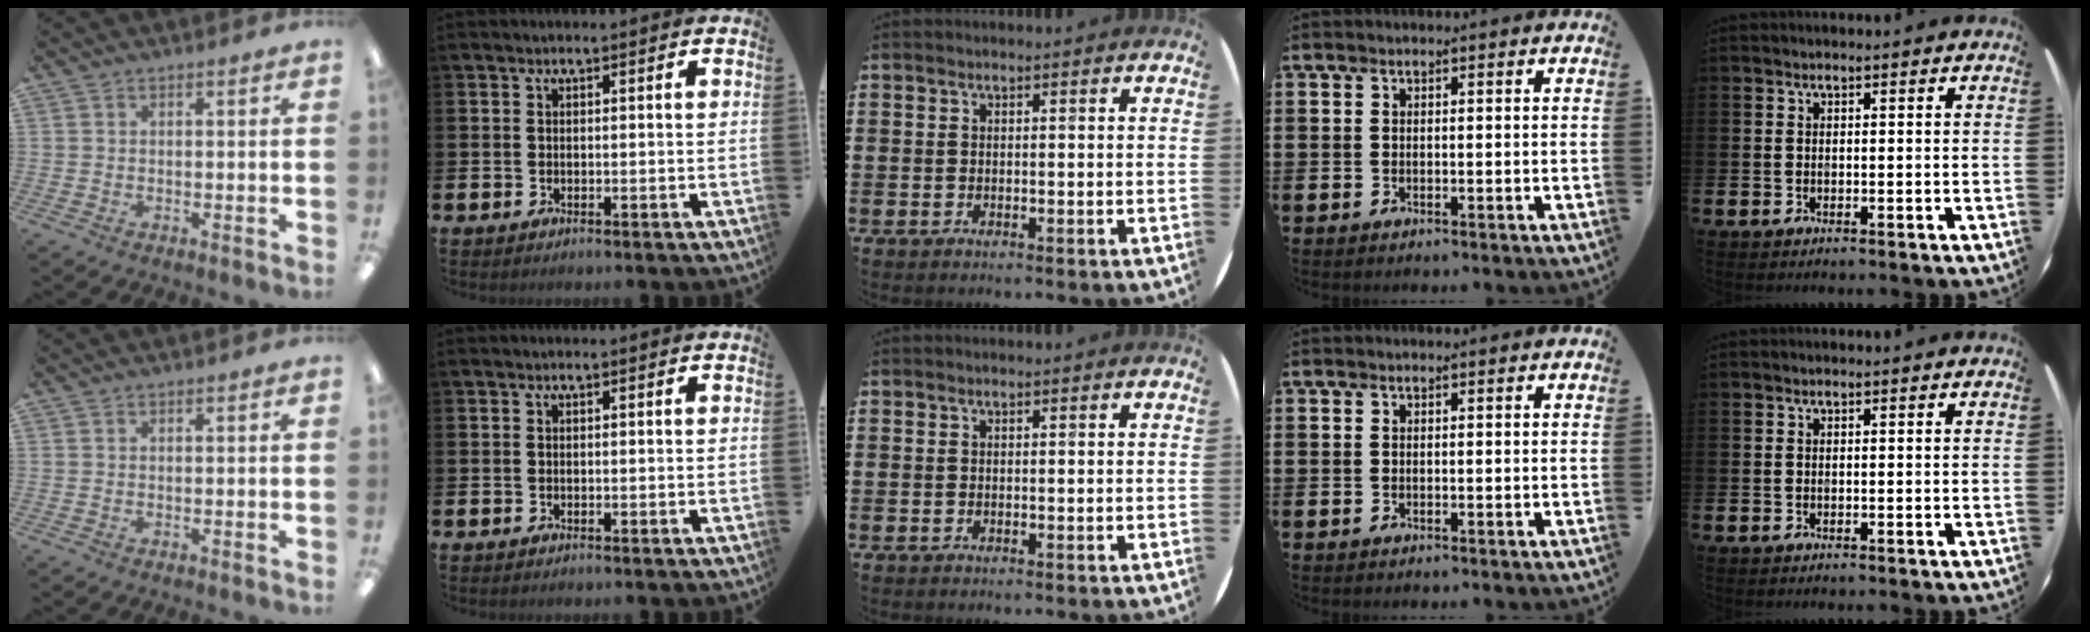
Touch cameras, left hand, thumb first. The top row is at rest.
{}